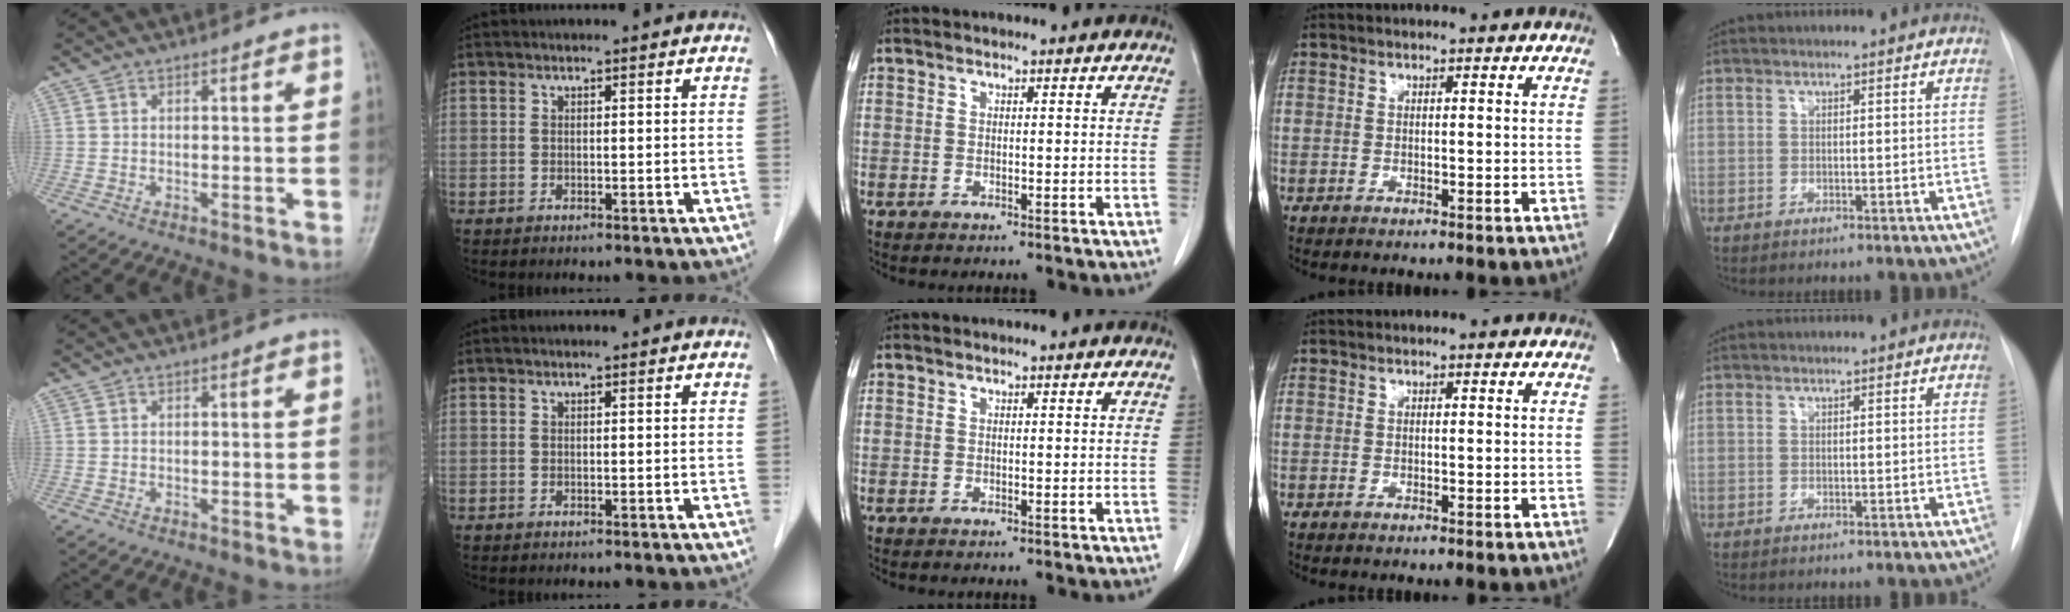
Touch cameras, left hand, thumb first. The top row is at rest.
{}